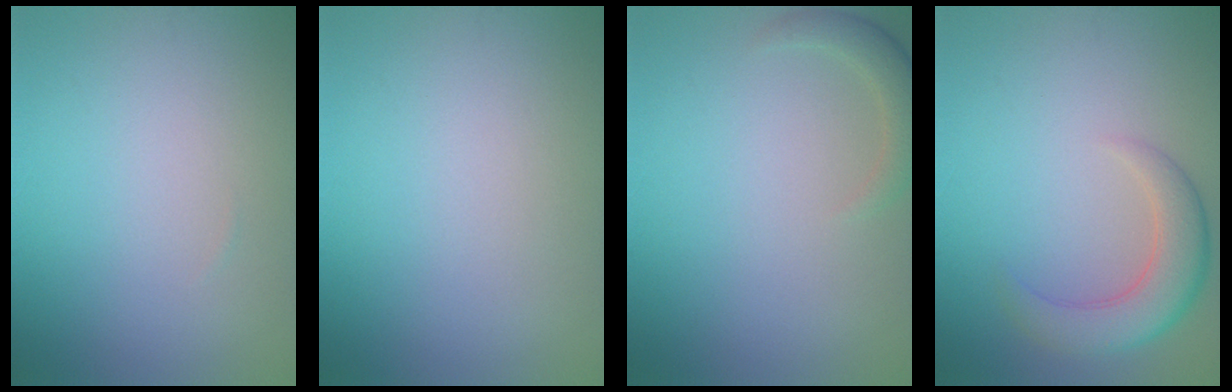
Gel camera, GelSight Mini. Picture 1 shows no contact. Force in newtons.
{"total": 0.0}
{"total": 1.9, "press": 1.9, "slide": 0.3}
{"total": 4.3, "press": 4.3, "slide": 0.2}